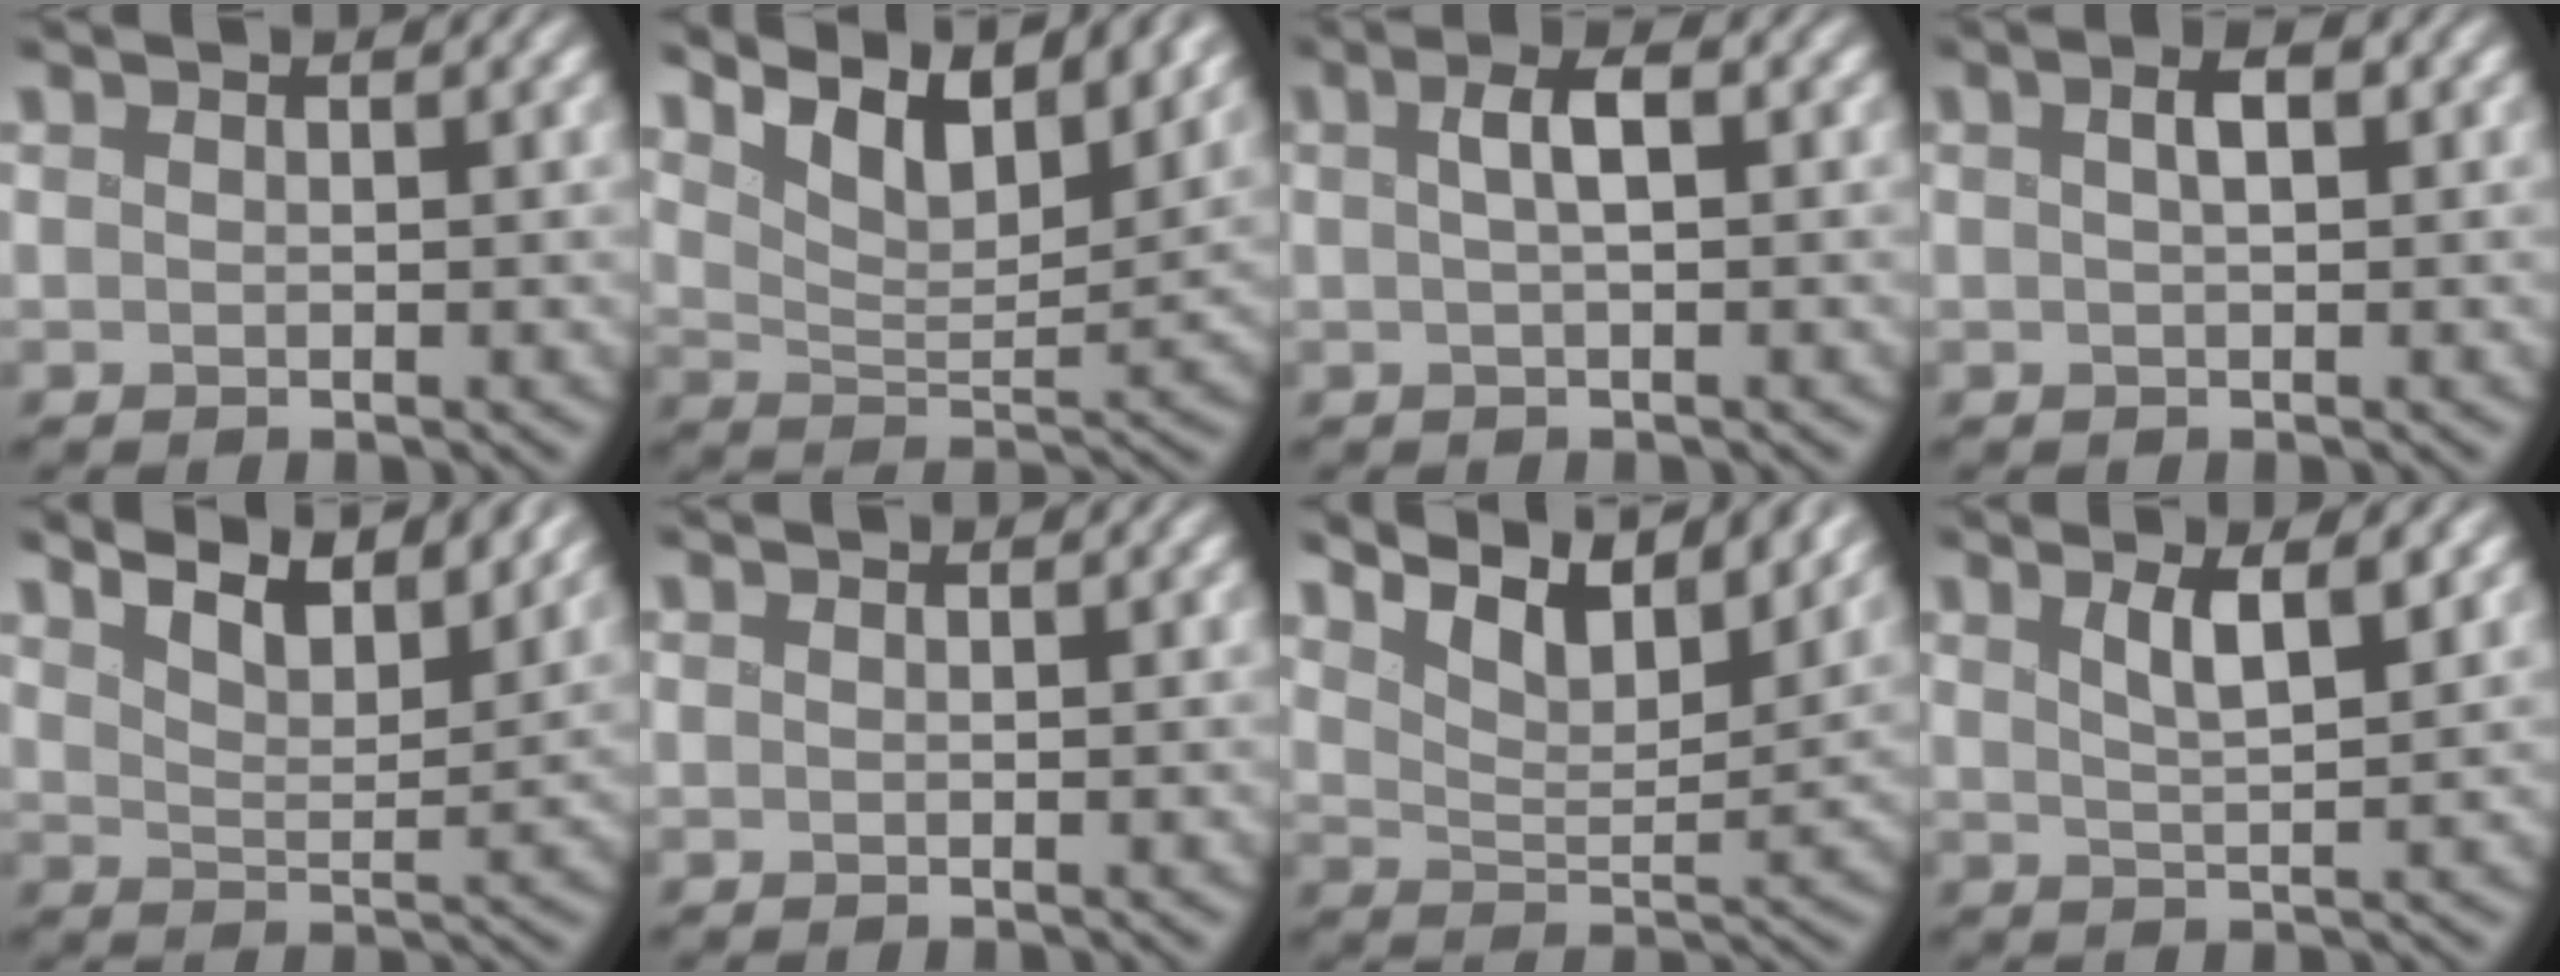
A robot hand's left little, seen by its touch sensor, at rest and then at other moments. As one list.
[{"total": 8.9, "force": [5.8, 3.4, 5.9], "torque": [-0.101, 0.006, 0.086]}, {"total": 2.5, "force": [0.3, 0.6, 2.4], "torque": [-0.051, 0.008, 0.008]}, {"total": 1.9, "force": [0.4, 0.5, 1.7], "torque": [-0.035, 0.008, 0.010]}, {"total": 7.7, "force": [5.6, 2.6, 4.7], "torque": [-0.076, 0.014, 0.066]}, {"total": 0.0}, {"total": 9.7, "force": [6.9, 3.4, 5.9], "torque": [-0.110, 0.011, 0.095]}, {"total": 3.1, "force": [1.2, 0.6, 2.8], "torque": [-0.061, -0.005, 0.026]}]